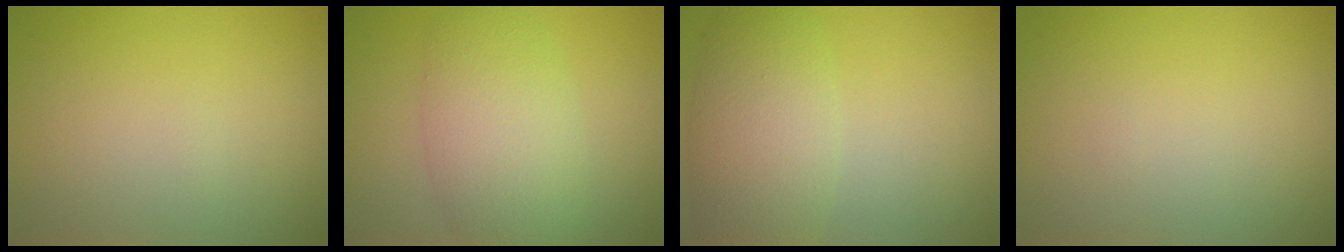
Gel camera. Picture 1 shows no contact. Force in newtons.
{"total": 6.0, "press": 6.0, "slide": 0.3}
{"total": 5.1, "press": 5.1, "slide": 0.4}
{"total": 0.0}